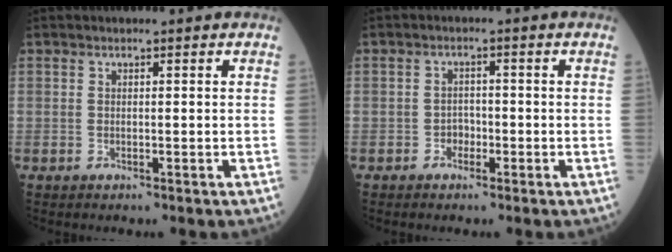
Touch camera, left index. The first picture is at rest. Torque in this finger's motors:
{"motor_torque": [-0.17, 0.18, -0.01, -0.01]}